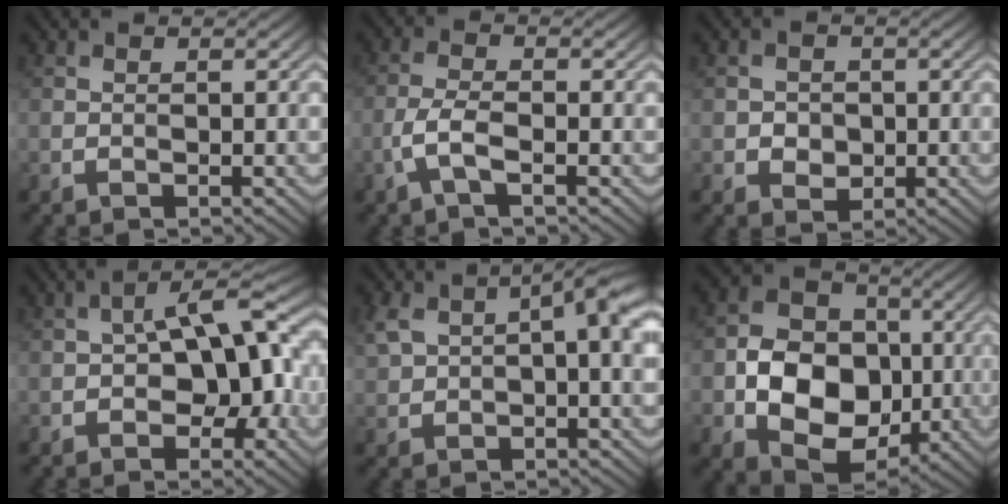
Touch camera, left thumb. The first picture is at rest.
{"total": 3.7, "force": [-1.6, 1.1, 3.1], "torque": [-0.076, 0.003, -0.043]}
{"total": 2.5, "force": [-0.4, 2.2, 1.1], "torque": [-0.020, -0.006, -0.012]}
{"total": 10.9, "force": [-0.7, 5.9, 9.1], "torque": [-0.113, 0.022, -0.019]}
{"total": 10.2, "force": [3.2, 5.2, 8.2], "torque": [-0.175, 0.010, 0.056]}
{"total": 12.2, "force": [-1.9, 9.2, 7.7], "torque": [-0.138, -0.008, -0.044]}